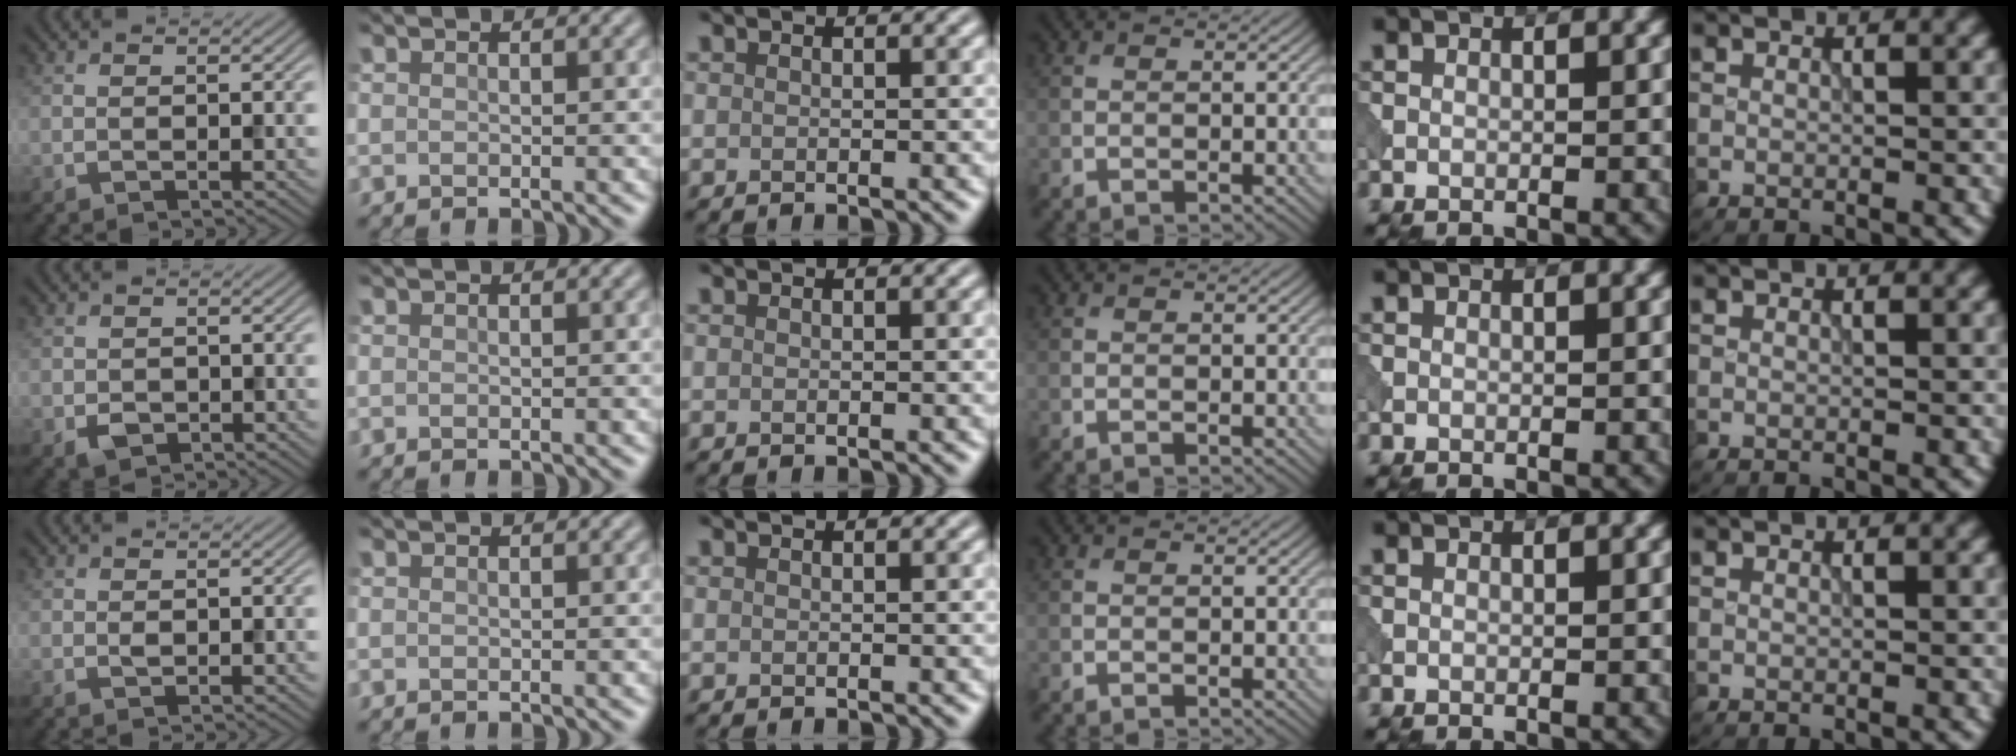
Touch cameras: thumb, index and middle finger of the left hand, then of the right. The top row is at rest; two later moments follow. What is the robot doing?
{"motion": "open", "object": "sandwich press"}